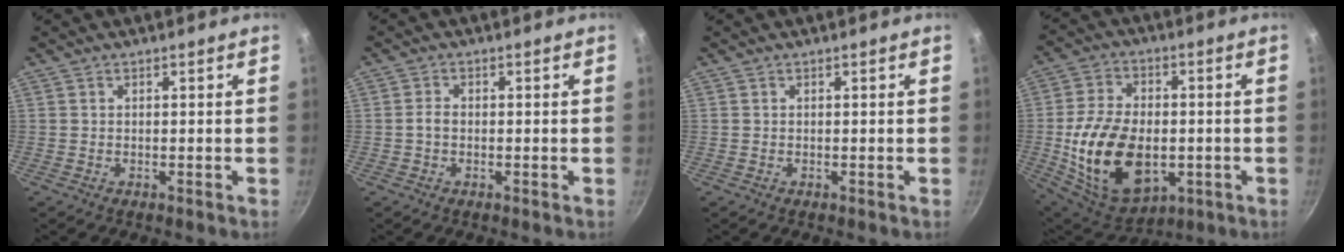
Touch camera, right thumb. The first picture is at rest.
{"total": 1.8, "force": [-0.3, 1.2, 1.3], "torque": [-0.022, 0.010, -0.007]}
{"total": 0.0}
{"total": 20.2, "force": [-3.0, 12.9, 15.2], "torque": [-0.265, 0.005, -0.034]}